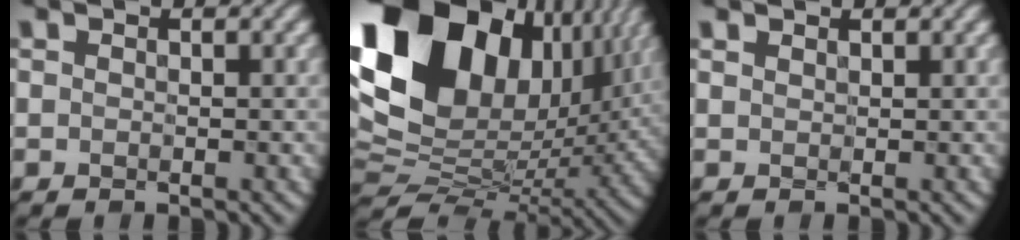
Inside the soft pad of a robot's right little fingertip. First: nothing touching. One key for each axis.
{"total": 19.0, "fx": 6.1, "fy": 13.1, "fz": 12.3, "tx": -0.280, "ty": 0.023, "tz": 0.121}
{"total": 1.3, "fx": 1.2, "fy": 0.5, "fz": 0.4, "tx": -0.013, "ty": 0.000, "tz": 0.020}